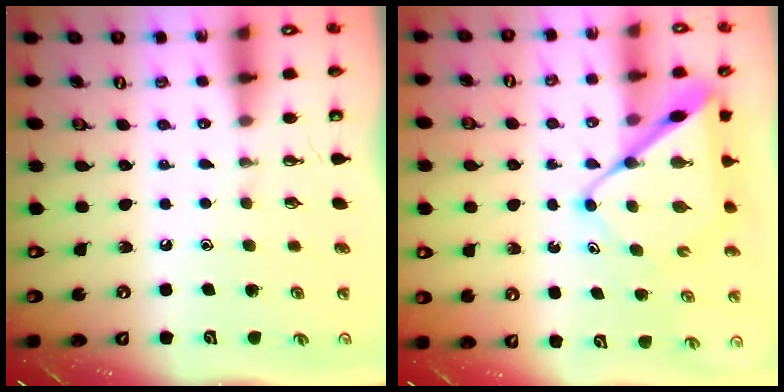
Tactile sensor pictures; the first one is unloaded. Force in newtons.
{"total": 11.3, "press": 11.3, "slide": 1.0}